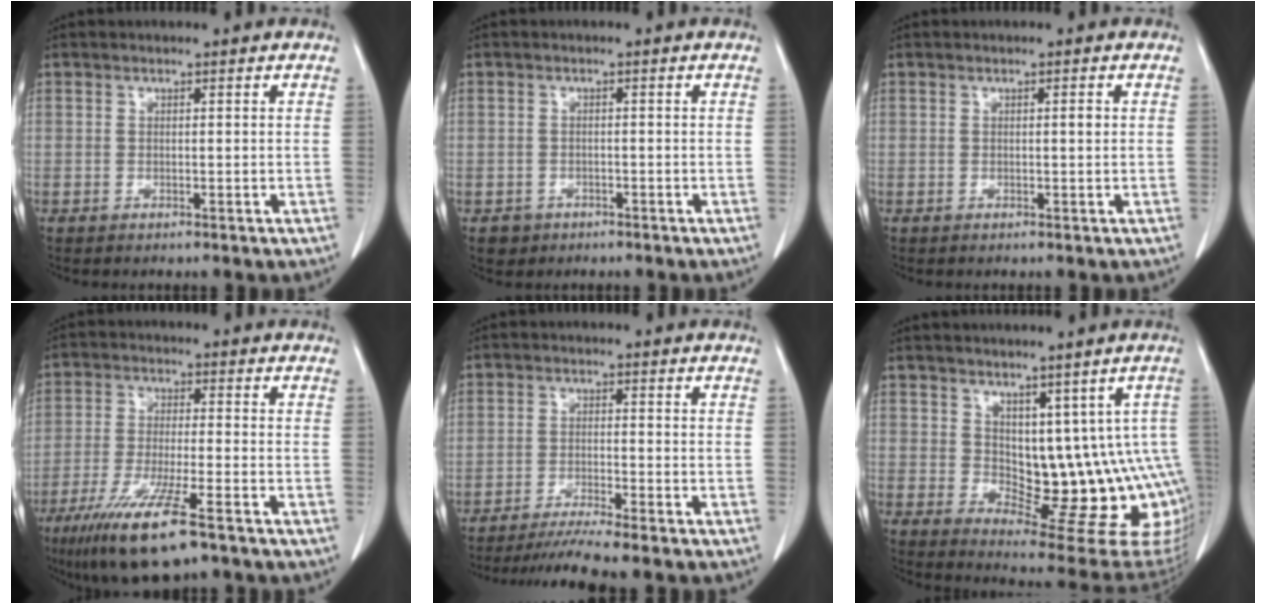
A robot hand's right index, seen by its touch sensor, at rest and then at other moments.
{"total": 2.2, "force": [-1.2, 1.9, 0.0], "torque": [-0.002, 0.008, -0.016]}
{"total": 0.7, "force": [0.1, 0.1, 0.7], "torque": [-0.011, 0.000, 0.001]}
{"total": 11.9, "force": [-7.5, 1.1, 9.2], "torque": [-0.171, -0.034, -0.126]}
{"total": 8.9, "force": [-7.9, -1.3, 4.0], "torque": [-0.046, -0.024, -0.125]}
{"total": 14.2, "force": [1.2, 7.2, 12.1], "torque": [-0.134, 0.001, 0.036]}